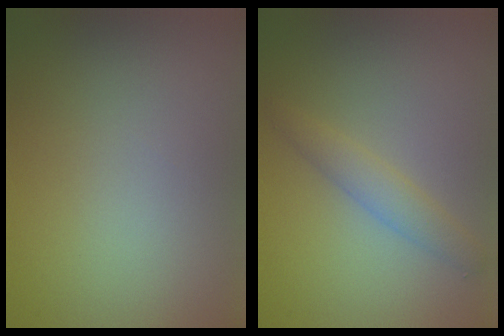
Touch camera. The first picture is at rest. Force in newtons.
{"total": 2.0, "press": 2.0, "slide": 0.1}